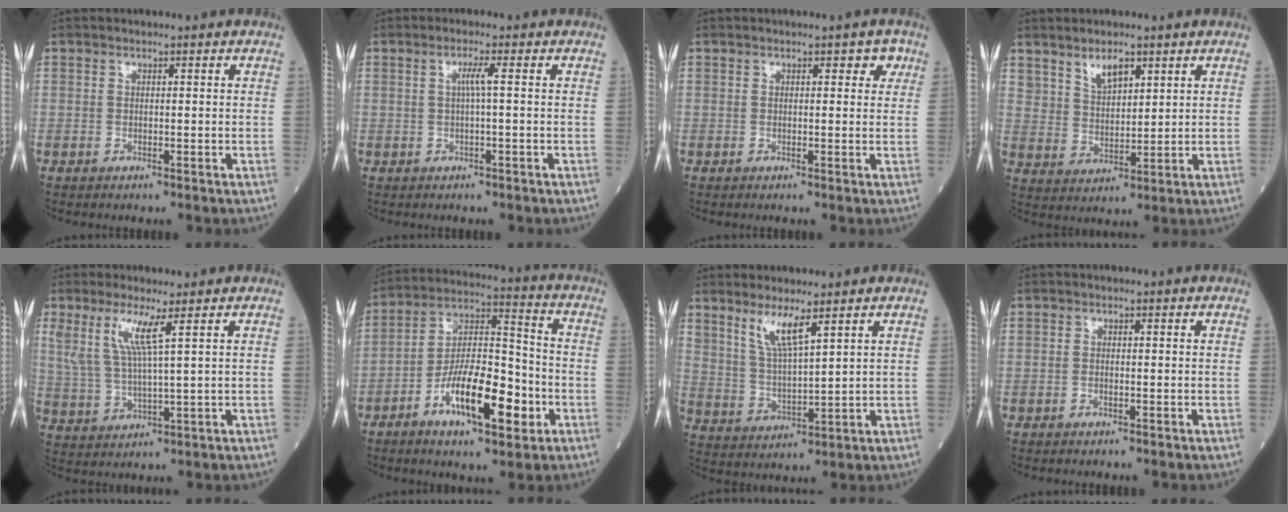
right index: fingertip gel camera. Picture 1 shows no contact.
{"total": 2.0, "force": [0.2, -0.4, 1.9], "torque": [-0.037, 0.002, 0.002]}
{"total": 2.0, "force": [0.9, 1.2, 1.3], "torque": [-0.003, 0.005, 0.006]}
{"total": 5.2, "force": [3.5, 2.4, 3.0], "torque": [-0.057, 0.002, 0.072]}
{"total": 6.7, "force": [3.2, -0.1, 5.9], "torque": [-0.128, -0.001, 0.073]}
{"total": 14.3, "force": [-5.8, 4.4, 12.4], "torque": [-0.222, 0.009, -0.096]}
{"total": 6.2, "force": [4.2, 0.6, 4.6], "torque": [-0.095, -0.011, 0.086]}
{"total": 0.8, "force": [-0.6, 0.0, 0.6], "torque": [-0.012, 0.001, -0.012]}